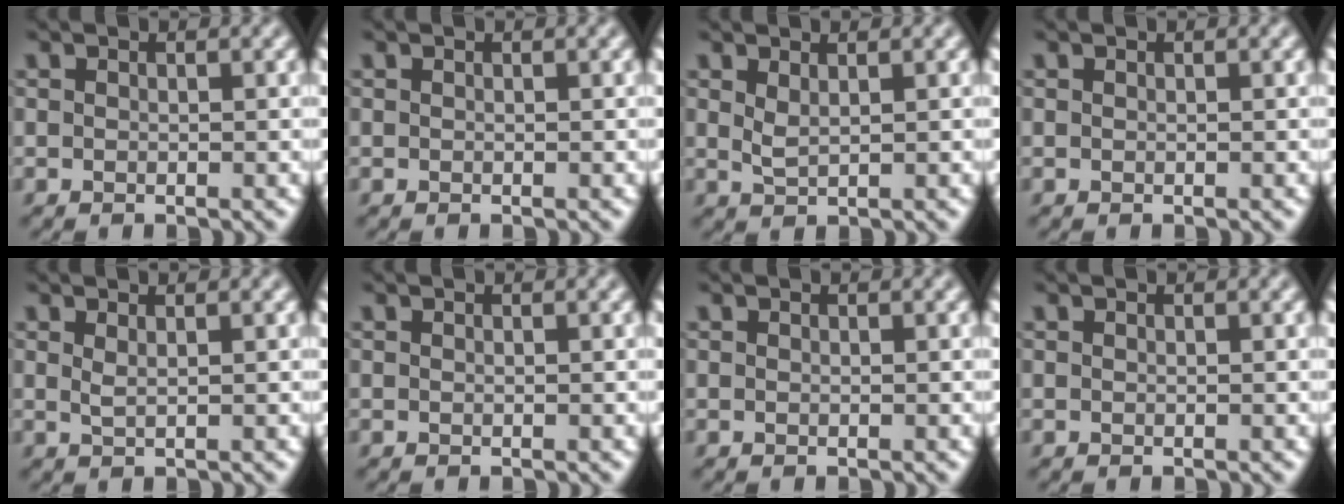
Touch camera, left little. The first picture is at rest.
{"total": 0.0}
{"total": 0.9, "force": [0.6, -0.1, 0.6], "torque": [-0.020, 0.001, 0.015]}
{"total": 0.0}
{"total": 0.7, "force": [0.5, -0.4, 0.3], "torque": [-0.014, 0.001, 0.013]}
{"total": 0.0}
{"total": 0.0}
{"total": 0.0}